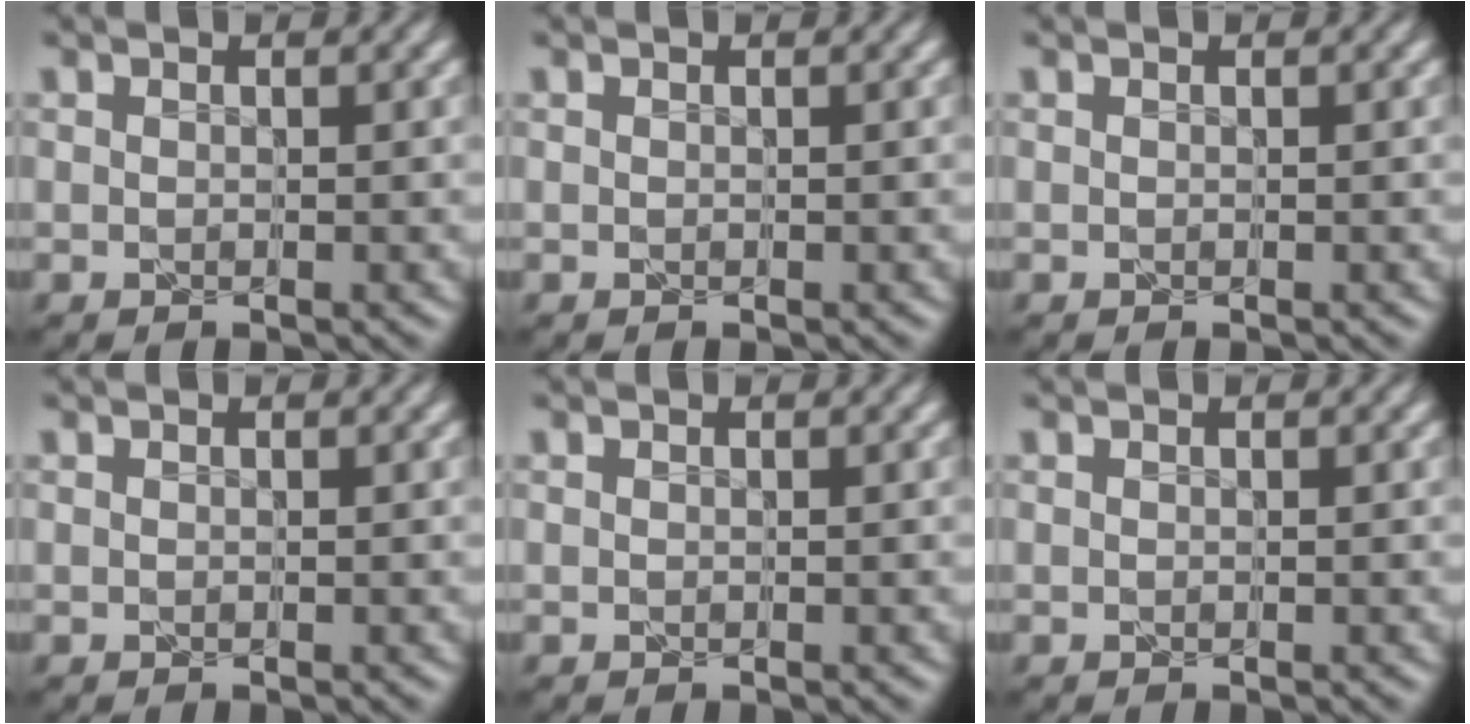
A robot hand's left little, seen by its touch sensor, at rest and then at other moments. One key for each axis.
{"total": 0.0}
{"total": 0.0}
{"total": 0.0}
{"total": 0.0}
{"total": 0.0}